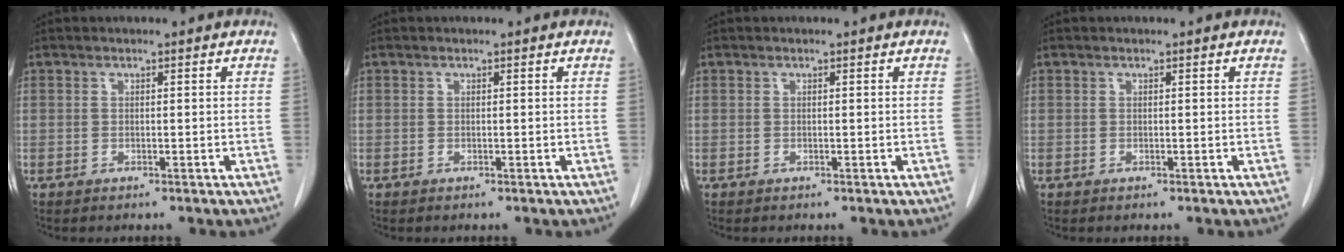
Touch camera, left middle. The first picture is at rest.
{"total": 0.0}
{"total": 0.0}
{"total": 0.0}